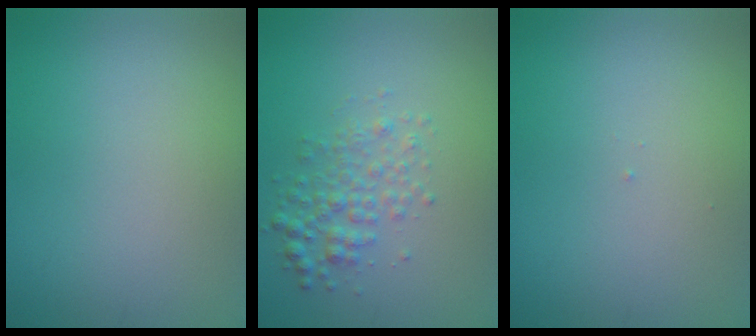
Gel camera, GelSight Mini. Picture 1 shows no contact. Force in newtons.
{"total": 2.6, "press": 2.6, "slide": 0.1}
{"total": 0.0}